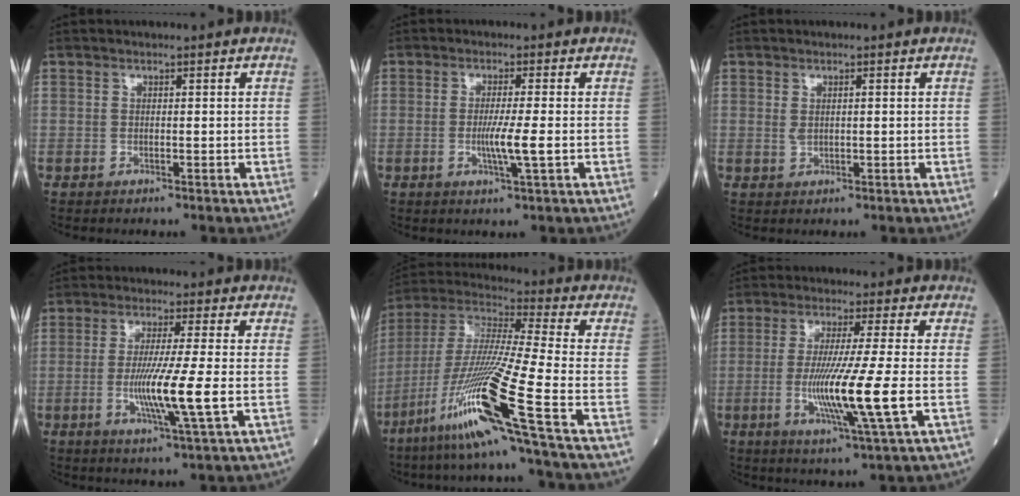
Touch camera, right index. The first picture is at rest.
{"total": 4.3, "force": [-0.8, -0.6, 4.2], "torque": [-0.080, -0.008, -0.016]}
{"total": 1.5, "force": [0.3, 0.6, 1.3], "torque": [-0.028, 0.003, 0.010]}
{"total": 8.9, "force": [-1.7, -1.1, 8.7], "torque": [-0.167, -0.023, -0.031]}
{"total": 19.3, "force": [-9.4, -1.7, 16.8], "torque": [-0.364, -0.043, -0.188]}
{"total": 11.4, "force": [-2.3, -1.4, 11.1], "torque": [-0.217, -0.028, -0.045]}